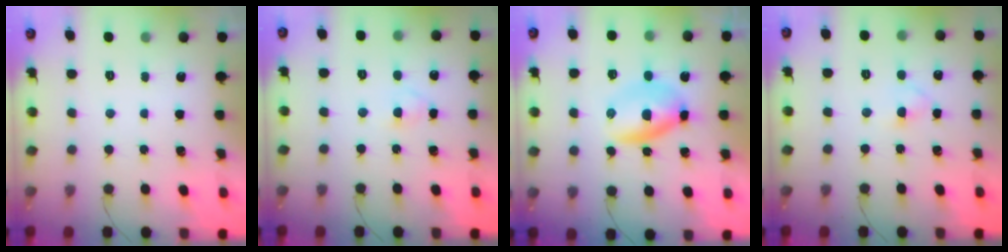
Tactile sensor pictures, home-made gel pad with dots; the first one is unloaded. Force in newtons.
{"total": 2.6, "press": 2.4, "slide": 1.1}
{"total": 5.7, "press": 5.6, "slide": 1.1}
{"total": 2.9, "press": 2.7, "slide": 1.2}